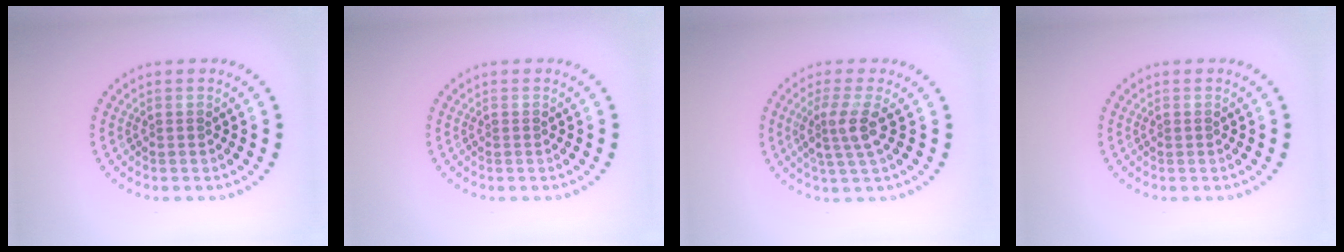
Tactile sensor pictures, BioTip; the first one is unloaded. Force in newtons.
{"total": 0.0}
{"total": 2.8, "press": 2.2, "slide": 1.7}
{"total": 0.0}